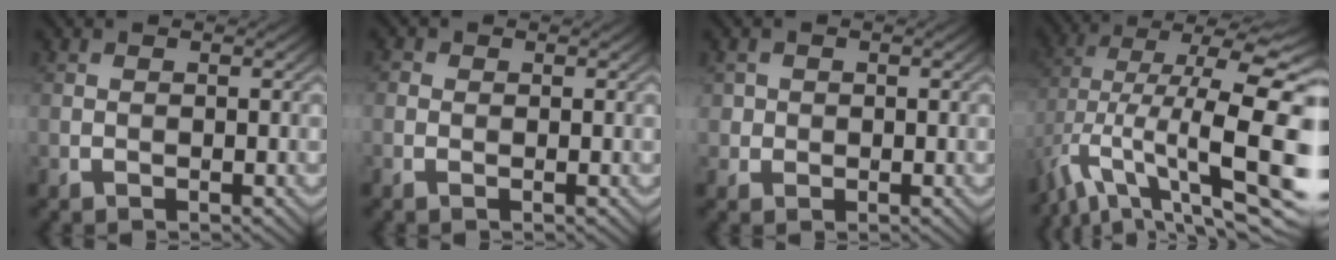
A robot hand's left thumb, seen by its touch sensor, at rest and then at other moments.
{"total": 0.6, "force": [0.1, 0.5, 0.4], "torque": [-0.009, 0.002, -0.003]}
{"total": 1.5, "force": [0.4, 1.3, -0.5], "torque": [0.013, -0.004, 0.005]}
{"total": 13.7, "force": [-3.4, 5.0, 12.3], "torque": [-0.234, -0.001, -0.053]}